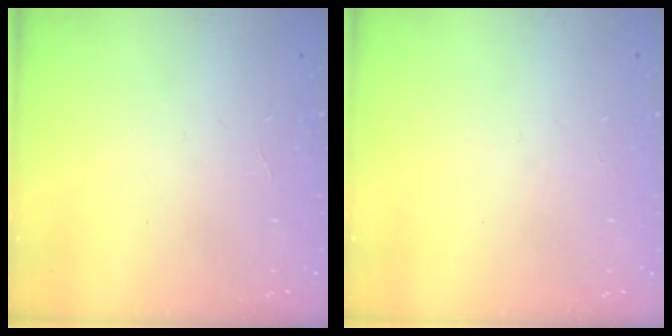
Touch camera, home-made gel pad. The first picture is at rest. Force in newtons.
{"total": 1.5, "press": 1.4, "slide": 0.2}